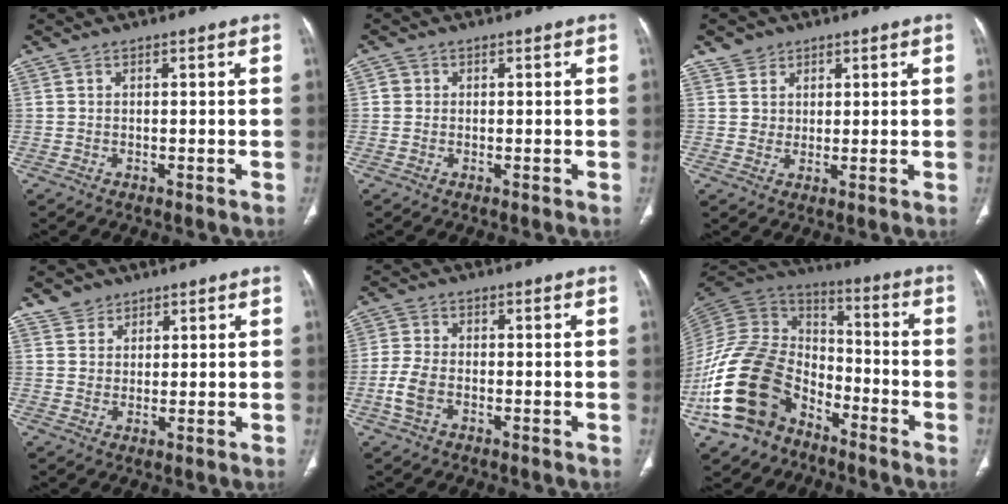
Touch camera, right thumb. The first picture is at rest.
{"total": 1.4, "force": [0.1, 1.4, 0.2], "torque": [0.007, 0.007, 0.001]}
{"total": 4.0, "force": [2.3, 3.2, 0.3], "torque": [0.016, -0.012, 0.040]}
{"total": 4.0, "force": [2.6, 3.0, 0.3], "torque": [0.018, -0.013, 0.044]}
{"total": 5.1, "force": [-1.7, 3.2, 3.5], "torque": [-0.084, 0.011, -0.035]}
{"total": 22.3, "force": [-11.3, 14.6, 12.5], "torque": [-0.238, 0.073, -0.213]}